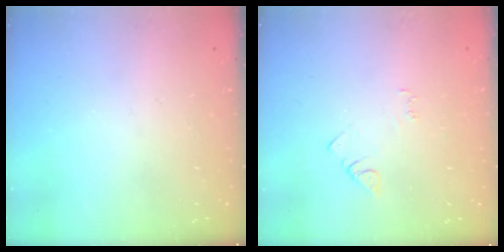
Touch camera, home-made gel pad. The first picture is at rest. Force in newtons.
{"total": 3.2, "press": 3.2, "slide": 0.4}